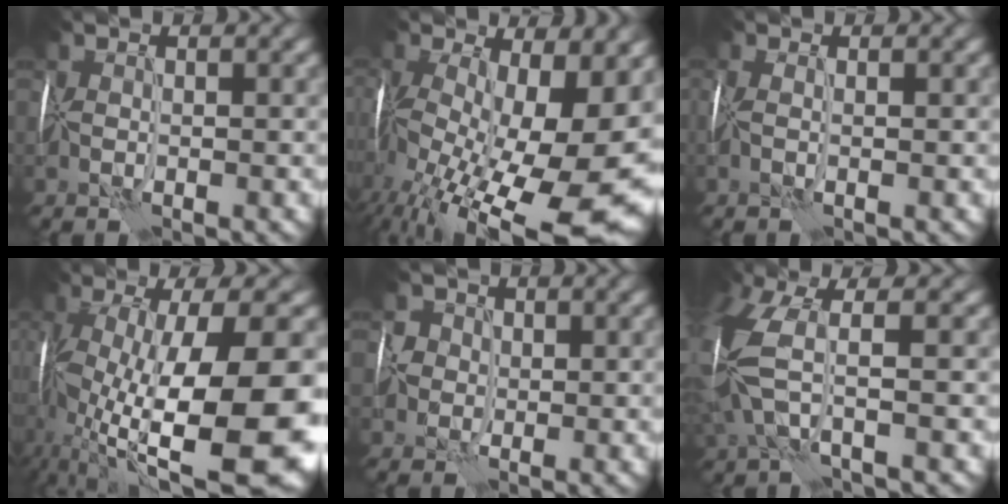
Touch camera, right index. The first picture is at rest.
{"total": 17.5, "force": [-4.0, 8.1, 14.9], "torque": [-0.253, -0.047, -0.038]}
{"total": 1.4, "force": [0.1, 0.6, 1.3], "torque": [-0.020, 0.001, 0.001]}
{"total": 15.4, "force": [-2.2, 5.5, 14.2], "torque": [-0.262, -0.007, -0.026]}
{"total": 2.3, "force": [0.3, 2.3, 0.3], "torque": [0.000, 0.008, -0.004]}
{"total": 6.0, "force": [0.1, 2.4, 5.5], "torque": [-0.162, 0.007, -0.013]}